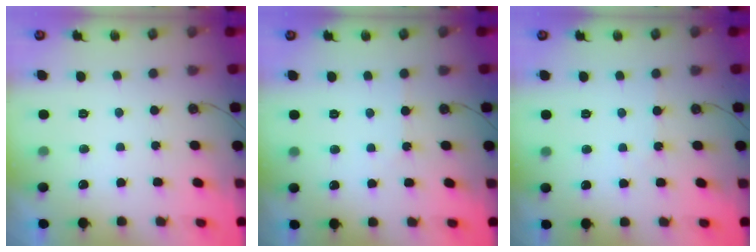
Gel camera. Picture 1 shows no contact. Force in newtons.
{"total": 1.6, "press": 1.5, "slide": 0.3}
{"total": 2.6, "press": 2.6, "slide": 0.5}